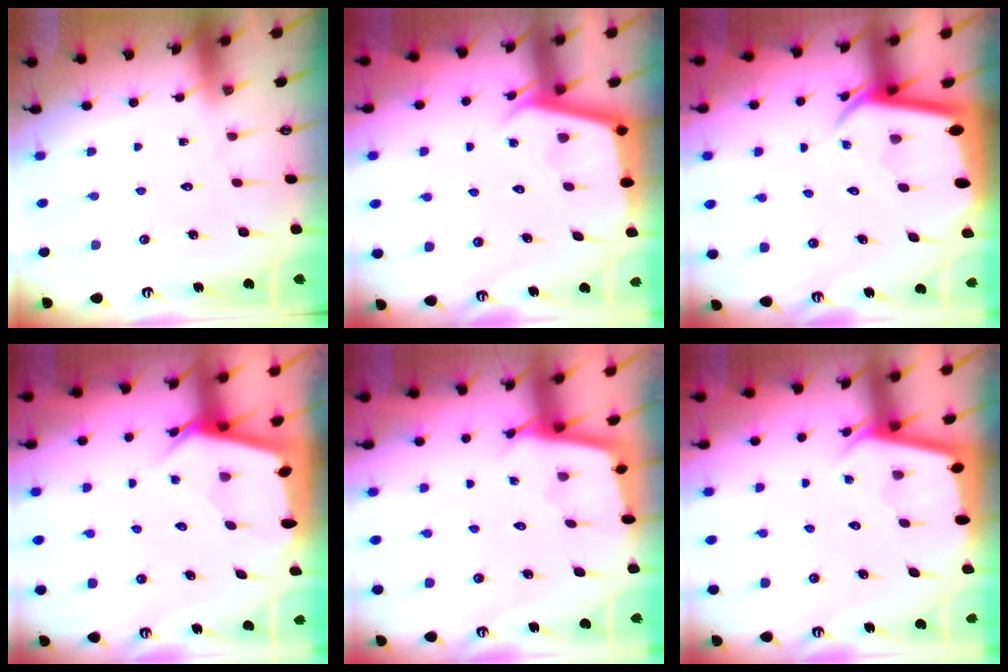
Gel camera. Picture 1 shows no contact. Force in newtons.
{"total": 4.0, "press": 4.0, "slide": 0.2}
{"total": 4.6, "press": 4.6, "slide": 0.3}
{"total": 4.9, "press": 4.9, "slide": 0.4}
{"total": 2.3, "press": 2.3, "slide": 0.2}
{"total": 2.9, "press": 2.8, "slide": 0.3}